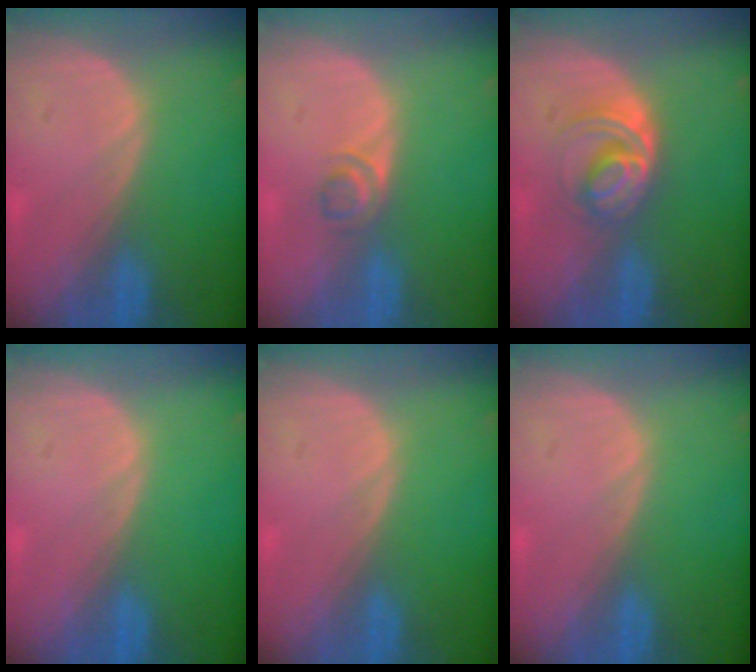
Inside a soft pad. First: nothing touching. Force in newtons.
{"total": 2.3, "press": 2.1, "slide": 1.0}
{"total": 5.9, "press": 5.2, "slide": 2.7}
{"total": 0.0}
{"total": 0.0}
{"total": 0.0}